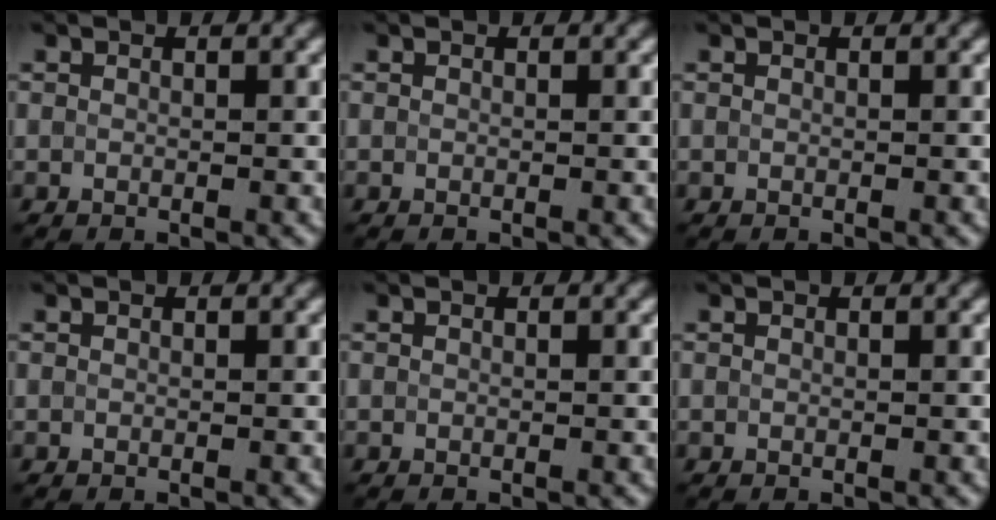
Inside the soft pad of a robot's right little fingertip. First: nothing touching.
{"total": 0.0}
{"total": 0.0}
{"total": 0.0}
{"total": 0.0}
{"total": 0.0}